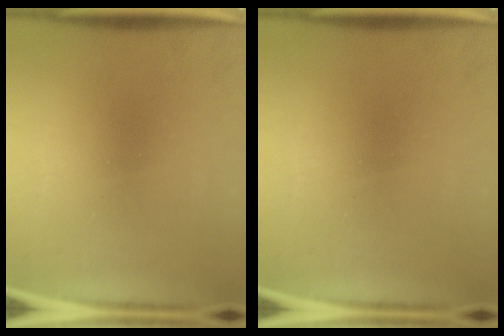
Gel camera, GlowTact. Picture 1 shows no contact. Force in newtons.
{"total": 0.0}